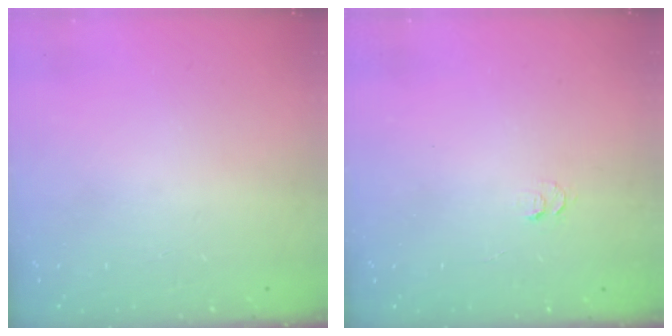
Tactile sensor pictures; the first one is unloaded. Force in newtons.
{"total": 4.2, "press": 4.1, "slide": 0.5}